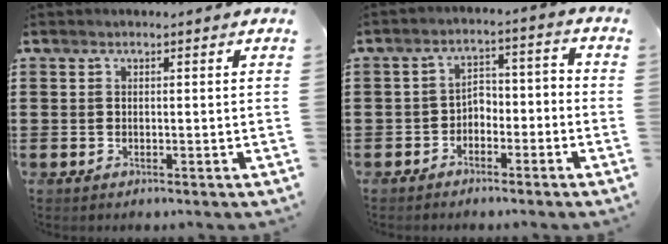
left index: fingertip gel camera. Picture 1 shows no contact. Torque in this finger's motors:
{"motor_torque": [0.19, 0.22, 0.05, 0.01]}